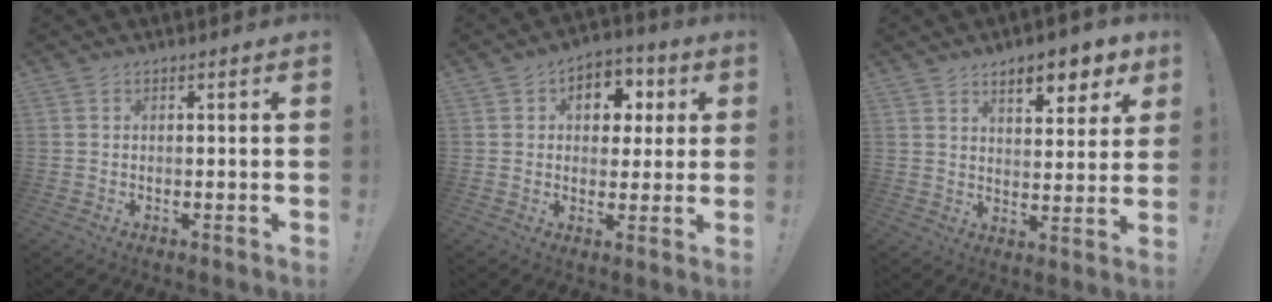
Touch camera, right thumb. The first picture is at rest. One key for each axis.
{"total": 9.1, "fx": 2.4, "fy": 7.4, "fz": 4.7, "tx": -0.046, "ty": -0.003, "tz": 0.045}
{"total": 9.3, "fx": 6.0, "fy": 3.6, "fz": 6.0, "tx": -0.067, "ty": -0.037, "tz": 0.101}